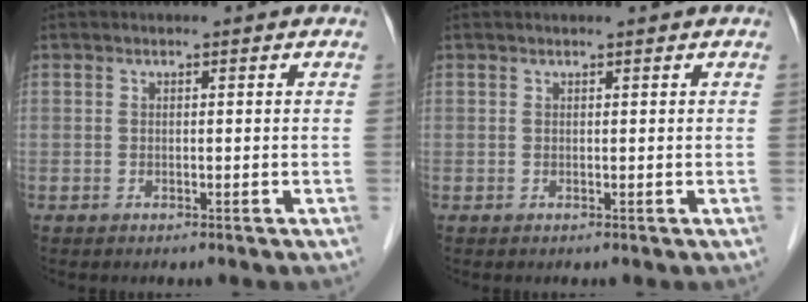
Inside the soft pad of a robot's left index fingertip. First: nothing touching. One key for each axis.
{"total": 0.5, "fx": 0.5, "fy": -0.1, "fz": 0.2, "tx": -0.005, "ty": 0.001, "tz": 0.008}